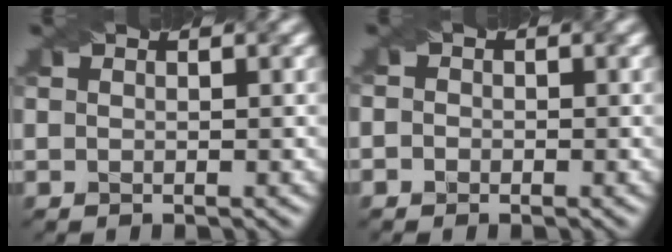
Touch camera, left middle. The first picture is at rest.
{"total": 1.8, "force": [0.1, 1.6, 0.8], "torque": [0.000, 0.018, -0.022]}